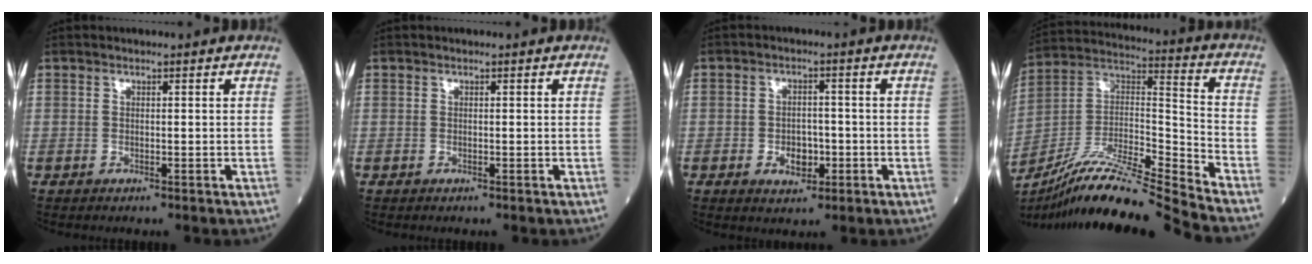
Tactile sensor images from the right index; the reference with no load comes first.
{"total": 0.0}
{"total": 4.3, "force": [-1.4, 2.8, 3.0], "torque": [-0.043, 0.004, -0.016]}
{"total": 19.1, "force": [-17.0, -1.5, 8.6], "torque": [-0.171, 0.011, -0.310]}